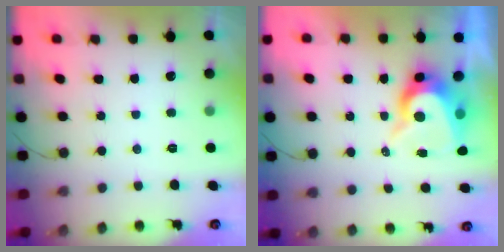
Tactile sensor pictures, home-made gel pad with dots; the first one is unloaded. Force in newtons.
{"total": 9.8, "press": 9.7, "slide": 0.9}